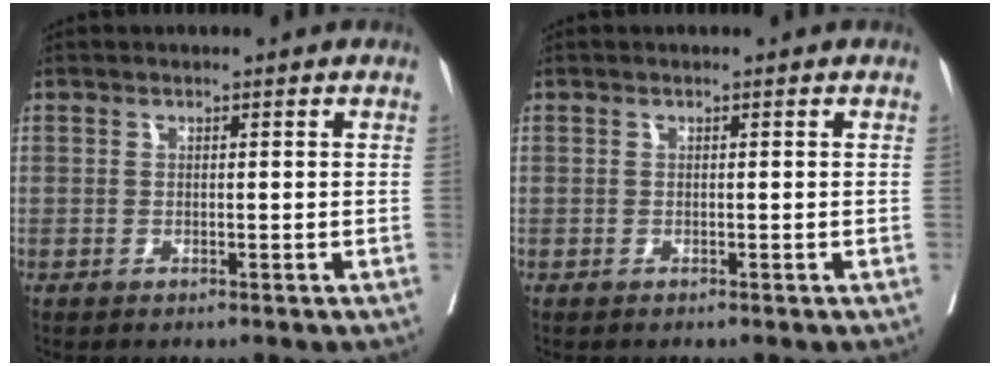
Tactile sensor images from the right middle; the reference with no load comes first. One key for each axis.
{"total": 0.0}